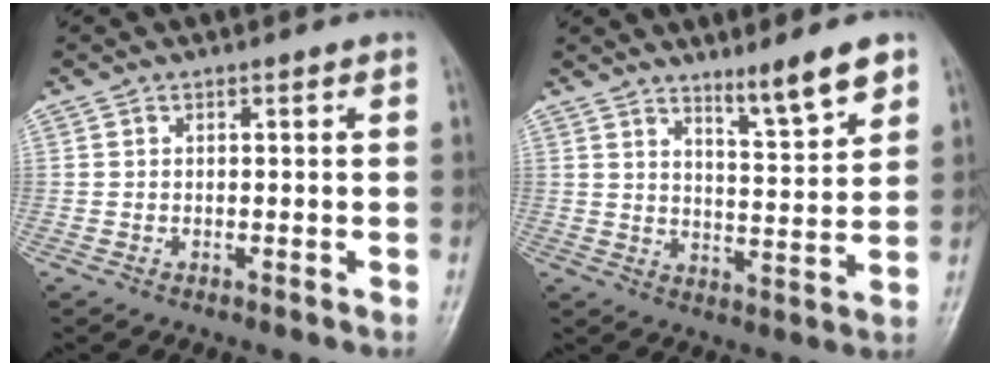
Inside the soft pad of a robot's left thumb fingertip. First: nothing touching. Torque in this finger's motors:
{"motor_torque": [0.28, 0.14, -0.10, -0.32, 0.11]}